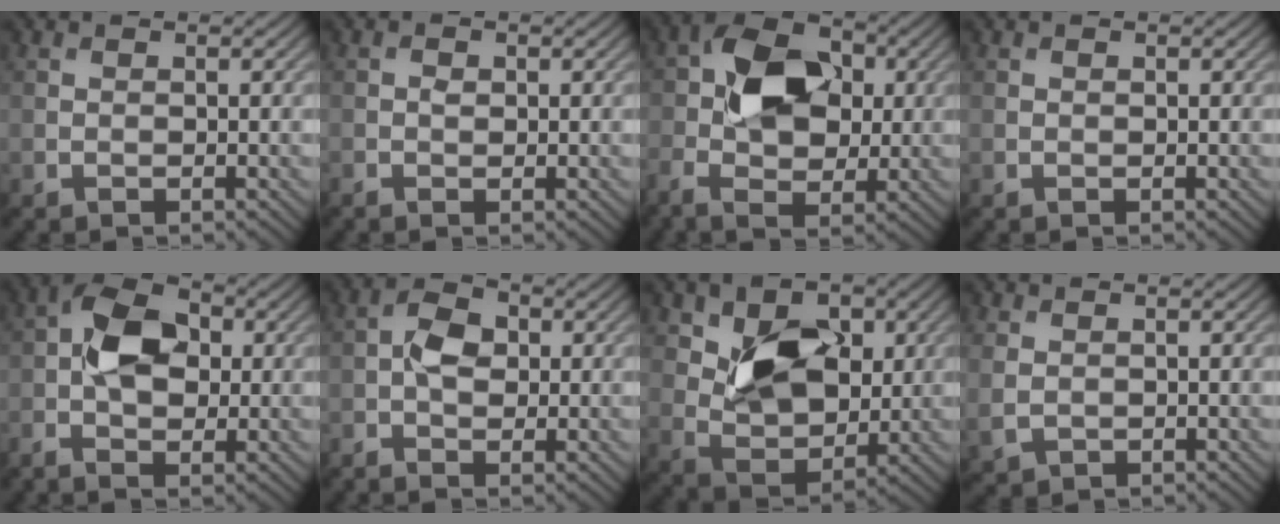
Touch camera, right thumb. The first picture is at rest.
{"total": 1.0, "force": [-0.1, 0.7, 0.7], "torque": [-0.015, -0.001, -0.004]}
{"total": 10.2, "force": [0.1, 6.6, 7.7], "torque": [-0.155, 0.013, -0.010]}
{"total": 0.0}
{"total": 7.8, "force": [-0.2, 4.8, 6.2], "torque": [-0.125, 0.015, -0.019]}
{"total": 4.1, "force": [-0.5, 2.5, 3.2], "torque": [-0.066, 0.007, -0.017]}
{"total": 9.0, "force": [2.5, 6.1, 6.1], "torque": [-0.114, -0.014, 0.044]}
{"total": 1.9, "force": [0.2, 1.4, 1.3], "torque": [-0.042, -0.006, 0.009]}